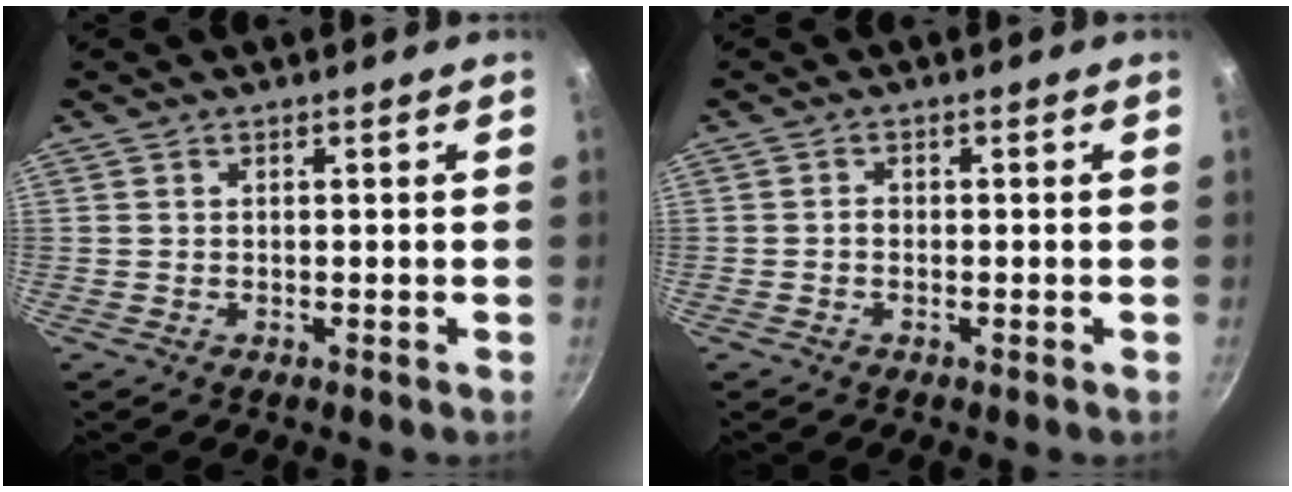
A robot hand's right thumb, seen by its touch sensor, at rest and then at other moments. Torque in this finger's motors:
{"motor_torque": [-0.01, 0.37, 0.70, 0.10, -0.05]}